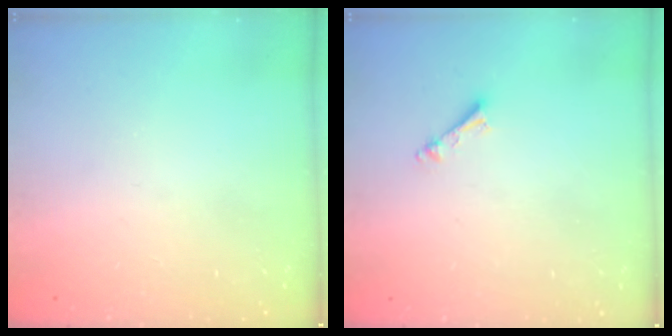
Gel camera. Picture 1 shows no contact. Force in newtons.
{"total": 3.4, "press": 3.3, "slide": 0.2}